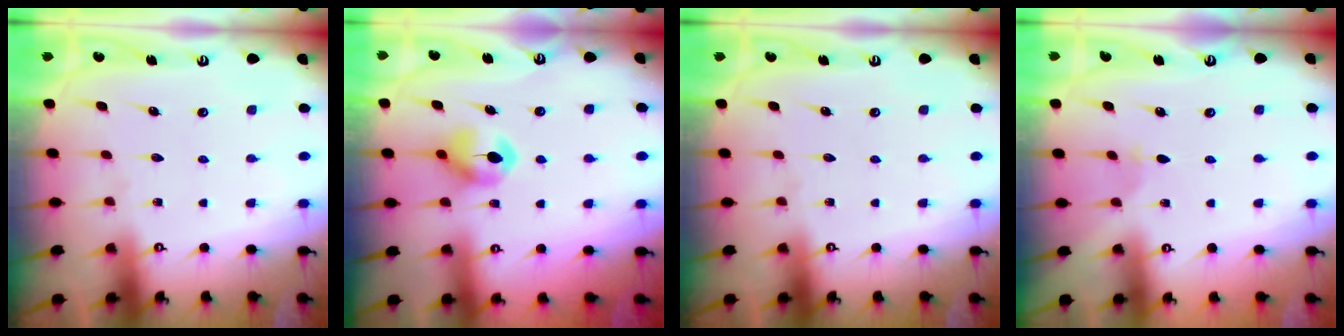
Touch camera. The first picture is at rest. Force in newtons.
{"total": 7.5, "press": 7.5, "slide": 0.4}
{"total": 0.0}
{"total": 2.2, "press": 2.1, "slide": 0.5}